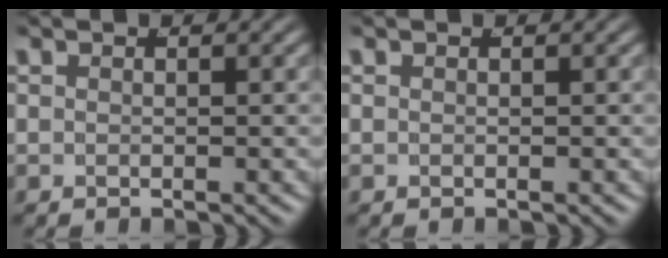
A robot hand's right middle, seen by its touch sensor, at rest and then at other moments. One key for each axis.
{"total": 0.0}